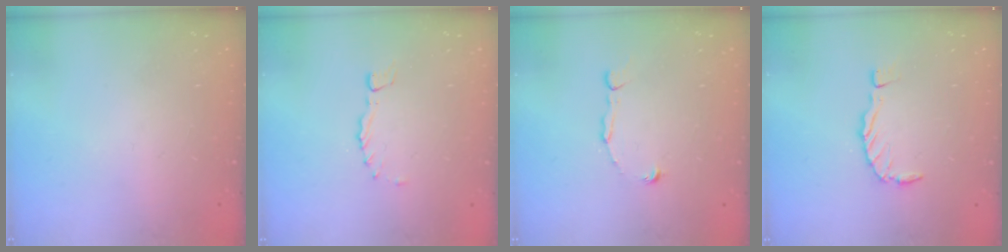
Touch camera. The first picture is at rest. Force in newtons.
{"total": 0.0}
{"total": 2.8, "press": 2.8, "slide": 0.1}
{"total": 0.0}